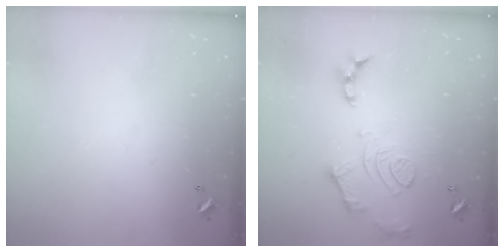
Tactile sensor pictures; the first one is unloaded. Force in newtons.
{"total": 13.2, "press": 13.2, "slide": 1.2}